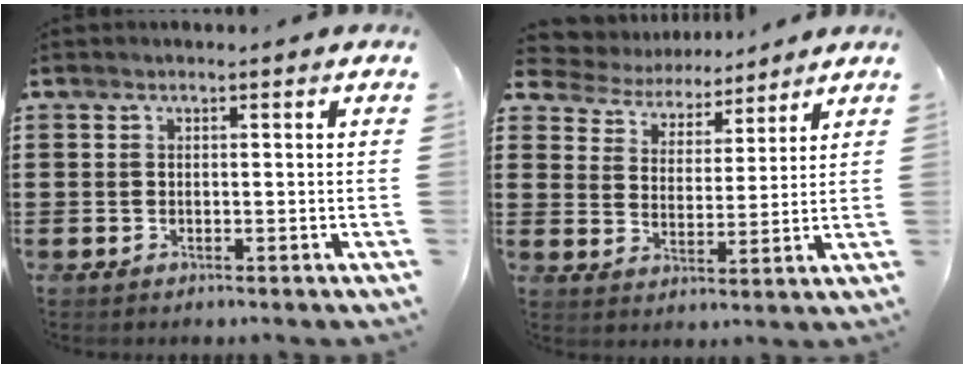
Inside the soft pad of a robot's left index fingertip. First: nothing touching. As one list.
[{"total": 4.9, "force": [4.6, 1.6, 0.1], "torque": [-0.034, -0.028, 0.078]}]